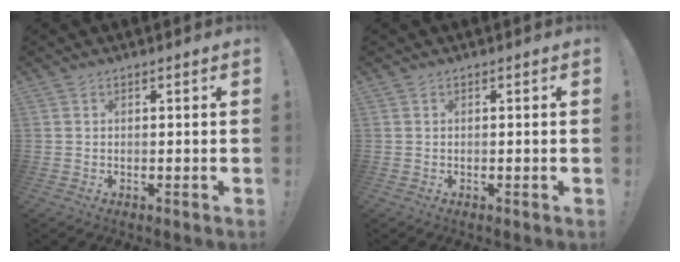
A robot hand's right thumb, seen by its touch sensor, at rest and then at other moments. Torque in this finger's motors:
{"motor_torque": [0.06, 0.01, 0.50, -0.01, -0.03]}